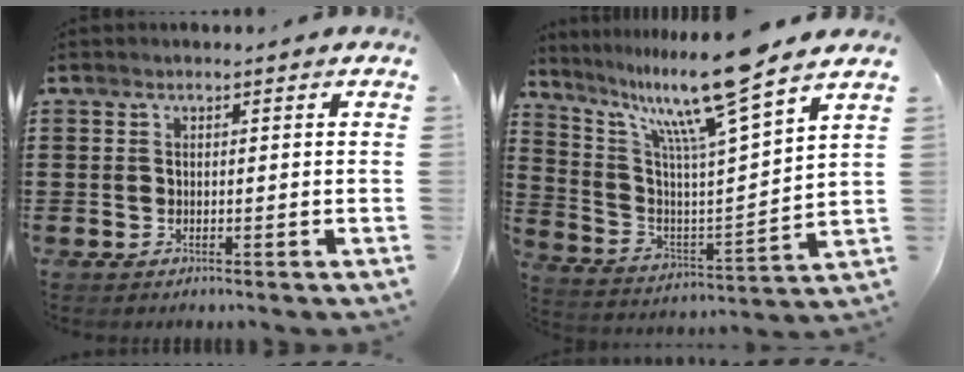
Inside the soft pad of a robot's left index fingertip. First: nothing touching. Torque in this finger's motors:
{"motor_torque": [1.25, 0.88, 0.96, 0.13]}